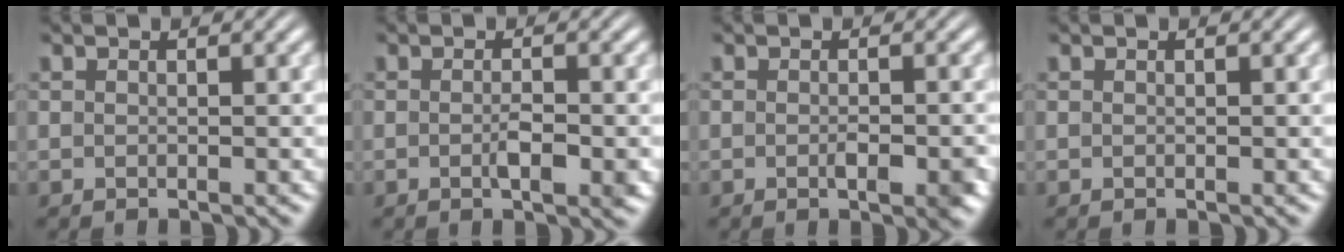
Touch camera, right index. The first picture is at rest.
{"total": 1.9, "force": [-0.7, 0.5, 1.7], "torque": [-0.024, 0.001, -0.016]}
{"total": 1.8, "force": [-0.7, 0.6, 1.5], "torque": [-0.018, 0.004, -0.017]}
{"total": 0.0}